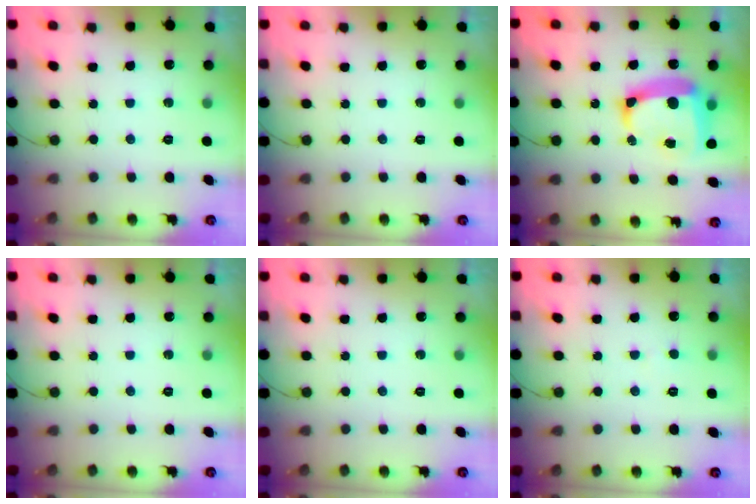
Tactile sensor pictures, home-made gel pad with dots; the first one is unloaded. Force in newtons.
{"total": 0.0}
{"total": 16.4, "press": 16.3, "slide": 2.1}
{"total": 0.0}
{"total": 0.0}
{"total": 2.0, "press": 2.0, "slide": 0.1}